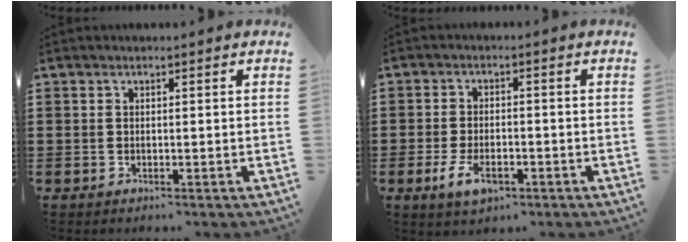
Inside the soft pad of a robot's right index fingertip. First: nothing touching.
{"total": 4.3, "force": [-1.9, 2.1, 3.2], "torque": [-0.075, -0.005, -0.039]}